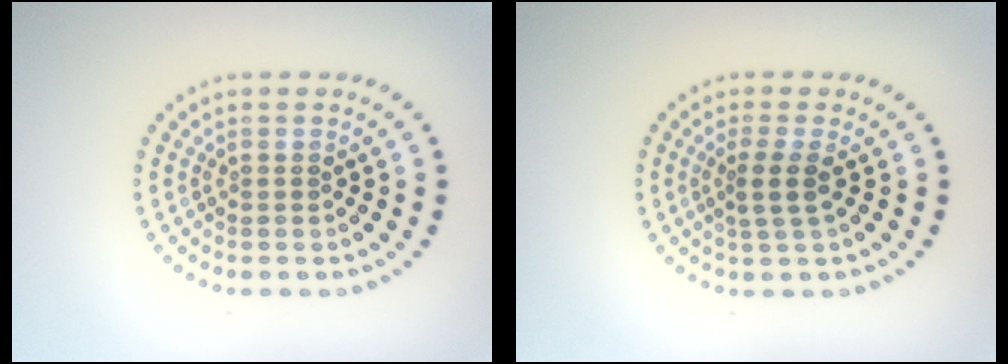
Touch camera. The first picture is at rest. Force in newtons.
{"total": 2.3, "press": 1.9, "slide": 1.3}